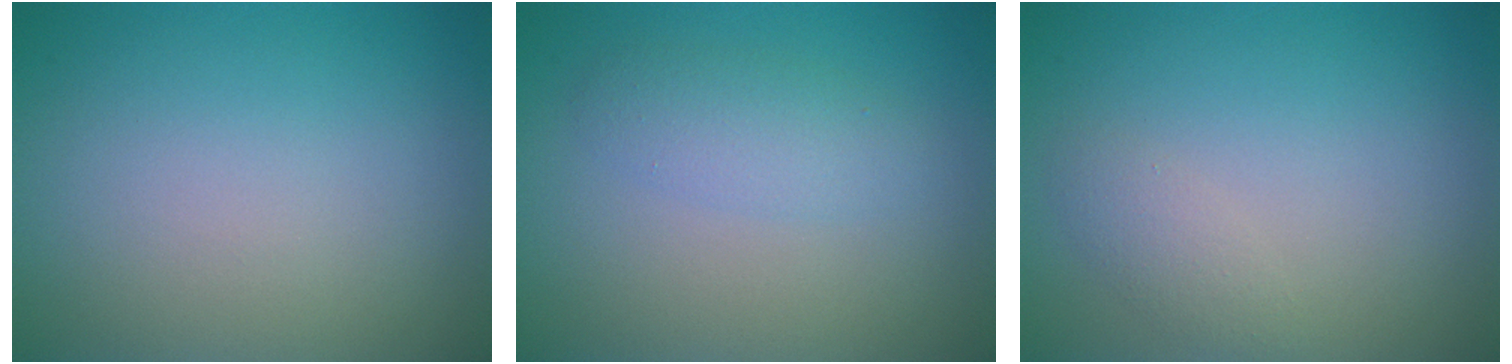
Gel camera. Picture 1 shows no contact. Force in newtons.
{"total": 2.2, "press": 2.2, "slide": 0.1}
{"total": 1.3, "press": 1.3, "slide": 0.1}